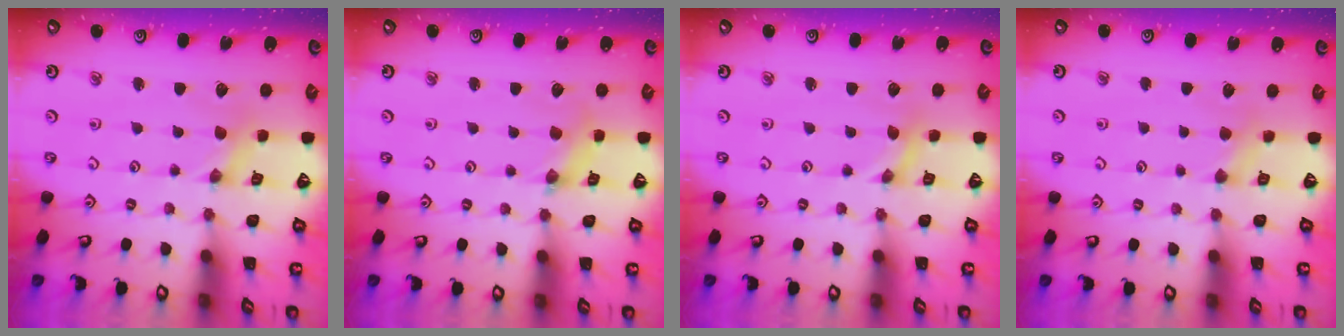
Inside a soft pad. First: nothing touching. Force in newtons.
{"total": 2.4, "press": 2.3, "slide": 0.4}
{"total": 0.0}
{"total": 4.4, "press": 4.3, "slide": 0.5}